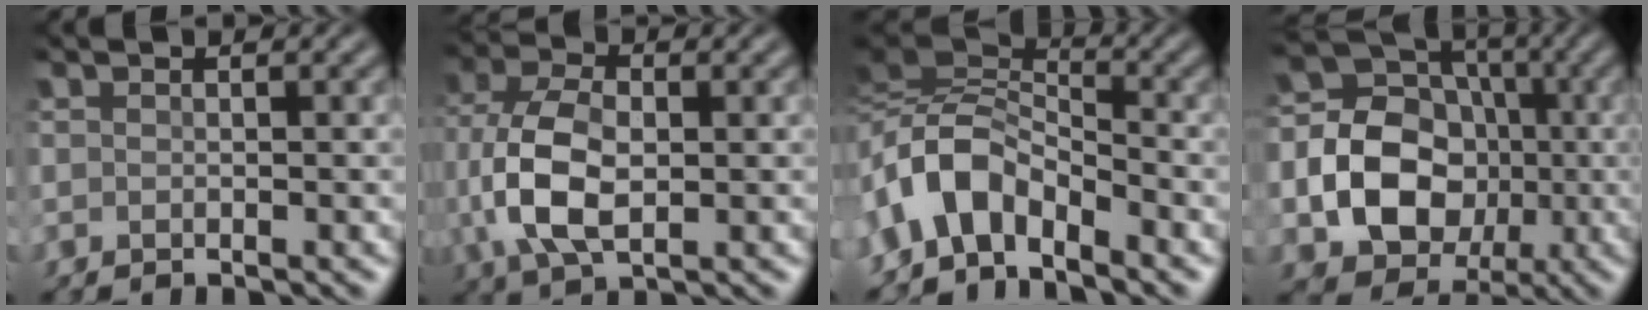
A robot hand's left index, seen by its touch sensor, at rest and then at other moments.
{"total": 7.4, "force": [-0.5, 4.3, 6.0], "torque": [-0.147, 0.004, -0.012]}
{"total": 5.6, "force": [-2.5, 2.9, 4.0], "torque": [-0.076, 0.013, -0.055]}
{"total": 12.4, "force": [-1.5, 10.4, 6.6], "torque": [-0.139, 0.003, -0.039]}